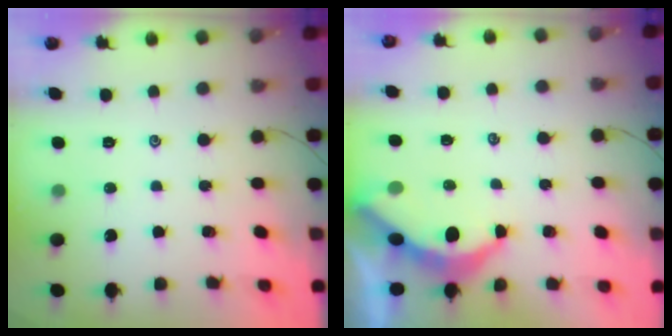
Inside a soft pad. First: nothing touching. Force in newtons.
{"total": 5.4, "press": 5.4, "slide": 0.4}